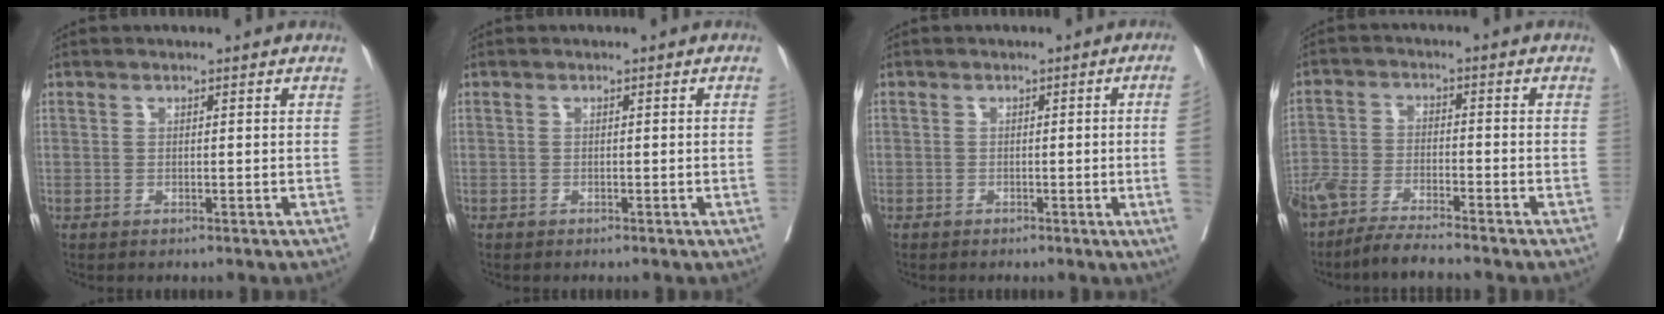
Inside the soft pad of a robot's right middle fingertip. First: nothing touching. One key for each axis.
{"total": 0.6, "fx": -0.1, "fy": -0.3, "fz": 0.5, "tx": -0.001, "ty": 0.001, "tz": -0.003}
{"total": 6.3, "fx": -0.9, "fy": -2.2, "fz": 5.9, "tx": -0.055, "ty": -0.013, "tz": -0.014}
{"total": 9.9, "fx": -8.8, "fy": 0.7, "fz": 4.6, "tx": -0.082, "ty": -0.019, "tz": -0.153}